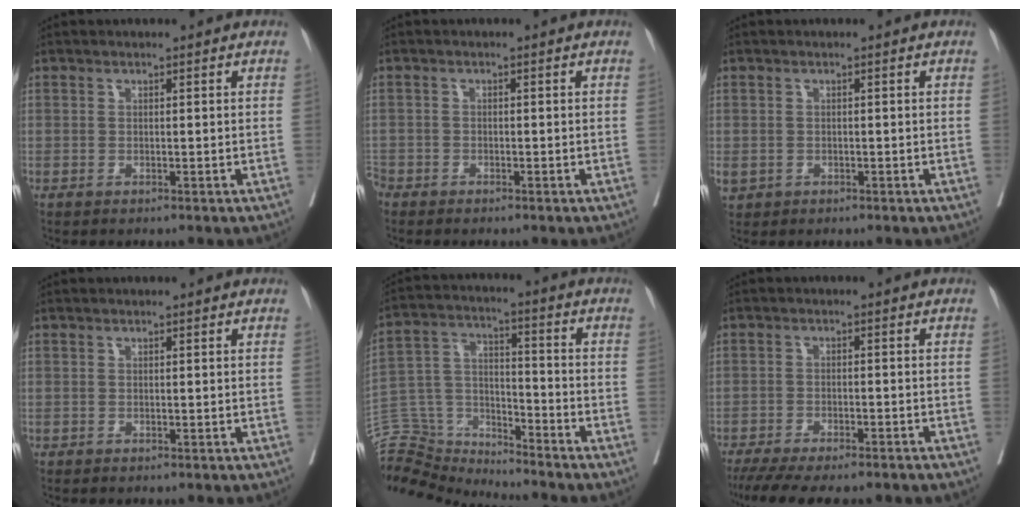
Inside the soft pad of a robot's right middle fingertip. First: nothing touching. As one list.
[{"total": 2.4, "force": [-2.0, 1.3, 0.5], "torque": [-0.012, 0.000, -0.040]}, {"total": 2.4, "force": [-0.7, 2.0, 1.0], "torque": [-0.024, -0.001, -0.004]}, {"total": 0.0}, {"total": 11.8, "force": [-11.6, 1.8, -0.7], "torque": [0.001, 0.061, -0.218]}, {"total": 14.7, "force": [-12.0, 3.6, 7.7], "torque": [-0.146, -0.024, -0.170]}]